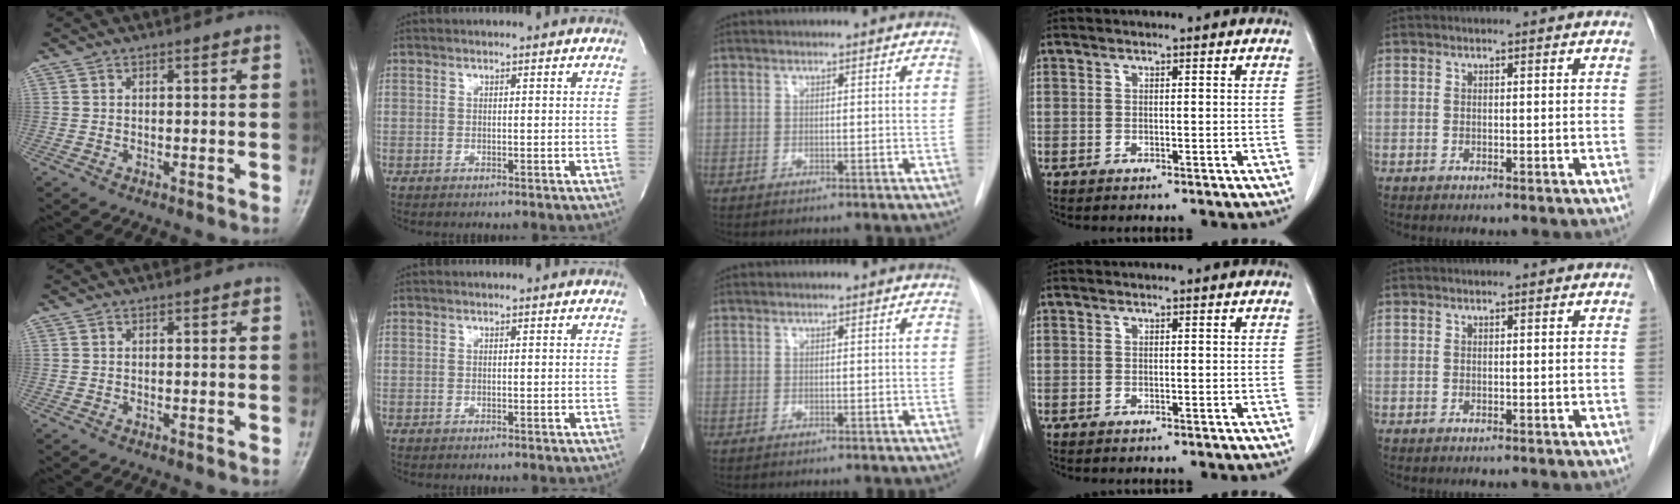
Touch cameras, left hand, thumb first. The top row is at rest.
{}